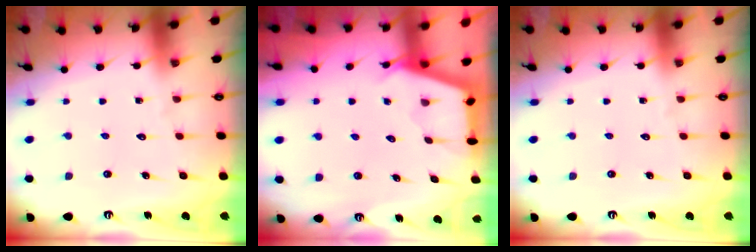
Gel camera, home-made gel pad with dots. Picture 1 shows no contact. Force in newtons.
{"total": 2.8, "press": 2.8, "slide": 0.3}
{"total": 0.0}